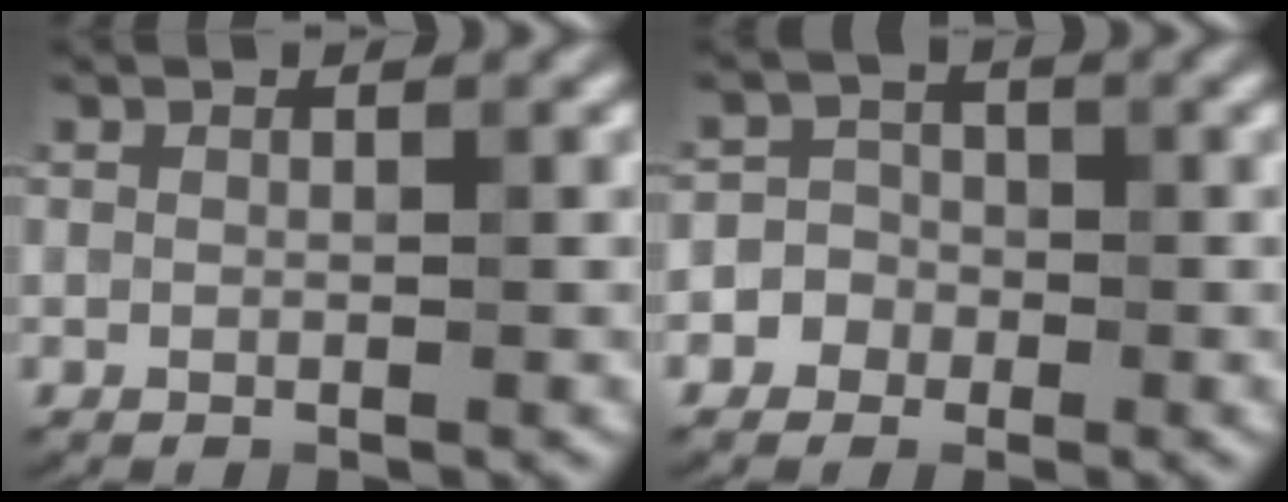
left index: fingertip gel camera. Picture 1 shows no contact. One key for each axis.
{"total": 3.5, "fx": -1.5, "fy": 3.2, "fz": 0.3, "tx": 0.030, "ty": 0.016, "tz": -0.043}